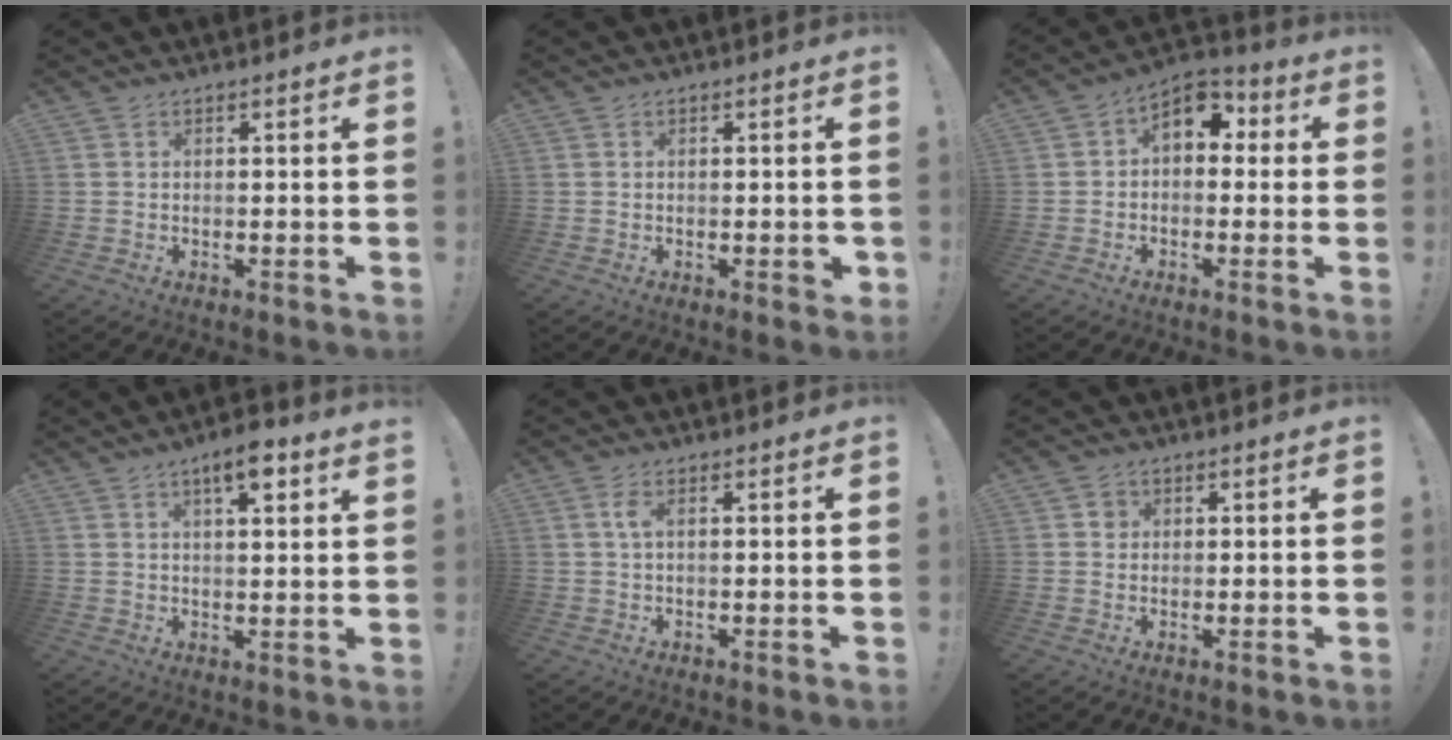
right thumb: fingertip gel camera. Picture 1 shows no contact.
{"total": 1.3, "force": [-0.5, 0.4, 1.1], "torque": [-0.012, 0.000, -0.008]}
{"total": 7.6, "force": [1.6, 5.5, 5.0], "torque": [-0.062, 0.002, 0.032]}
{"total": 6.3, "force": [3.6, 1.2, 5.0], "torque": [-0.064, -0.019, 0.053]}
{"total": 2.6, "force": [0.4, 0.7, 2.5], "torque": [-0.050, 0.004, 0.006]}
{"total": 2.2, "force": [0.5, 2.0, 0.7], "torque": [-0.003, 0.000, 0.006]}